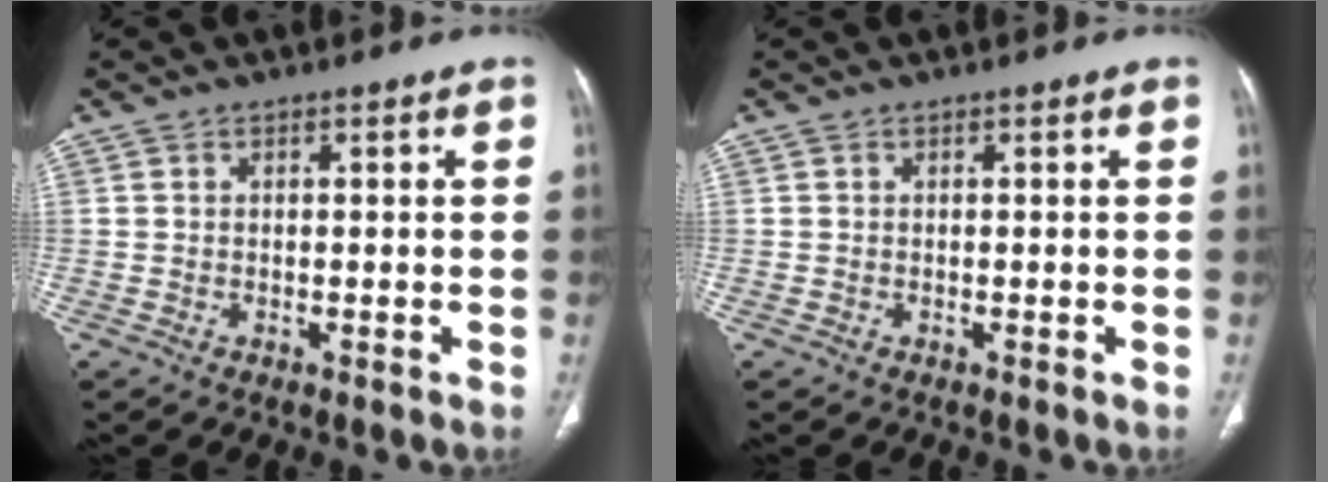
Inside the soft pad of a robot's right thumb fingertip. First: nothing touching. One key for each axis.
{"total": 0.0}